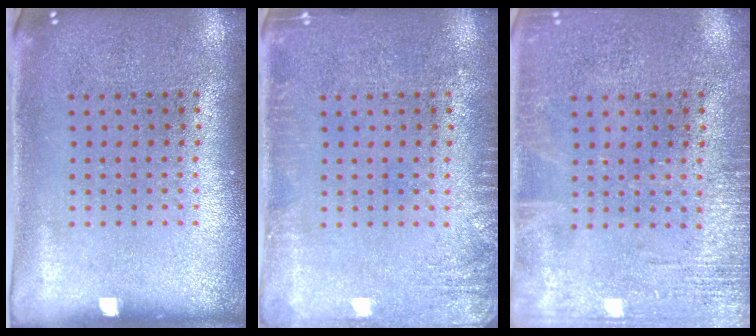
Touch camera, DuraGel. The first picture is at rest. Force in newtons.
{"total": 2.0, "press": 1.9, "slide": 0.2}
{"total": 2.4, "press": 2.4, "slide": 0.3}